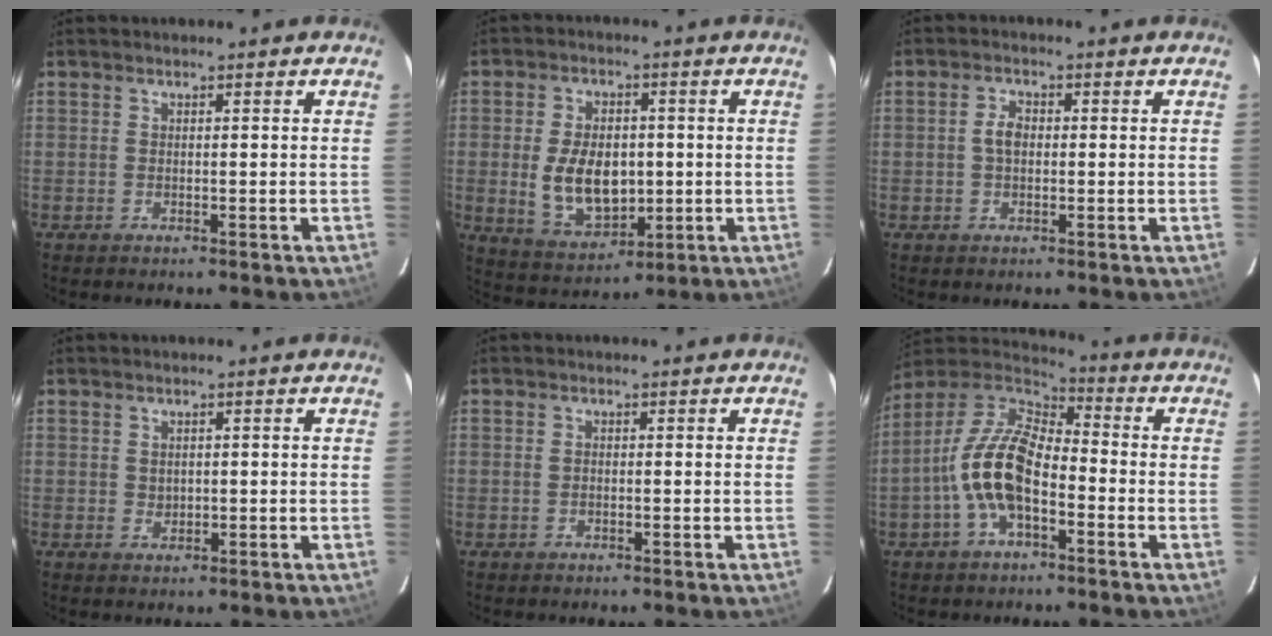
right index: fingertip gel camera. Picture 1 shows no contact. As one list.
[{"total": 11.7, "force": [-0.6, 7.3, 9.1], "torque": [-0.184, -0.001, 0.007]}, {"total": 3.0, "force": [0.0, 2.0, 2.2], "torque": [-0.044, 0.008, 0.001]}, {"total": 1.4, "force": [0.5, 1.3, 0.5], "torque": [-0.005, 0.004, 0.010]}, {"total": 0.7, "force": [-0.1, 0.6, 0.4], "torque": [-0.006, 0.002, -0.002]}, {"total": 14.3, "force": [-4.1, 6.9, 11.8], "torque": [-0.239, 0.009, -0.082]}]